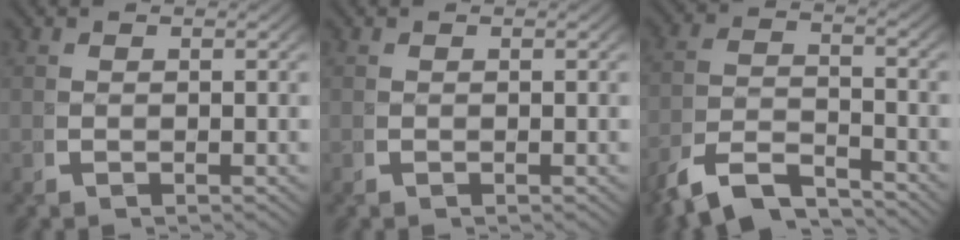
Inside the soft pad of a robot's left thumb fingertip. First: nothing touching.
{"total": 0.0}
{"total": 7.0, "force": [-5.1, 3.1, 3.8], "torque": [-0.074, -0.026, -0.081]}